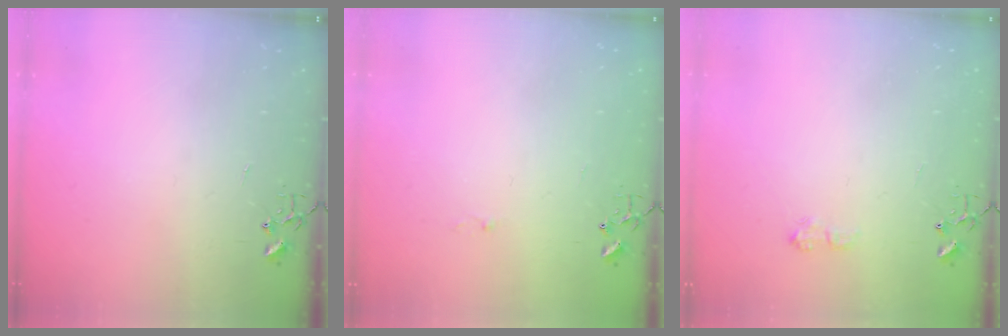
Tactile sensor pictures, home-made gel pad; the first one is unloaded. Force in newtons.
{"total": 2.6, "press": 2.6, "slide": 0.4}
{"total": 6.4, "press": 6.4, "slide": 0.8}